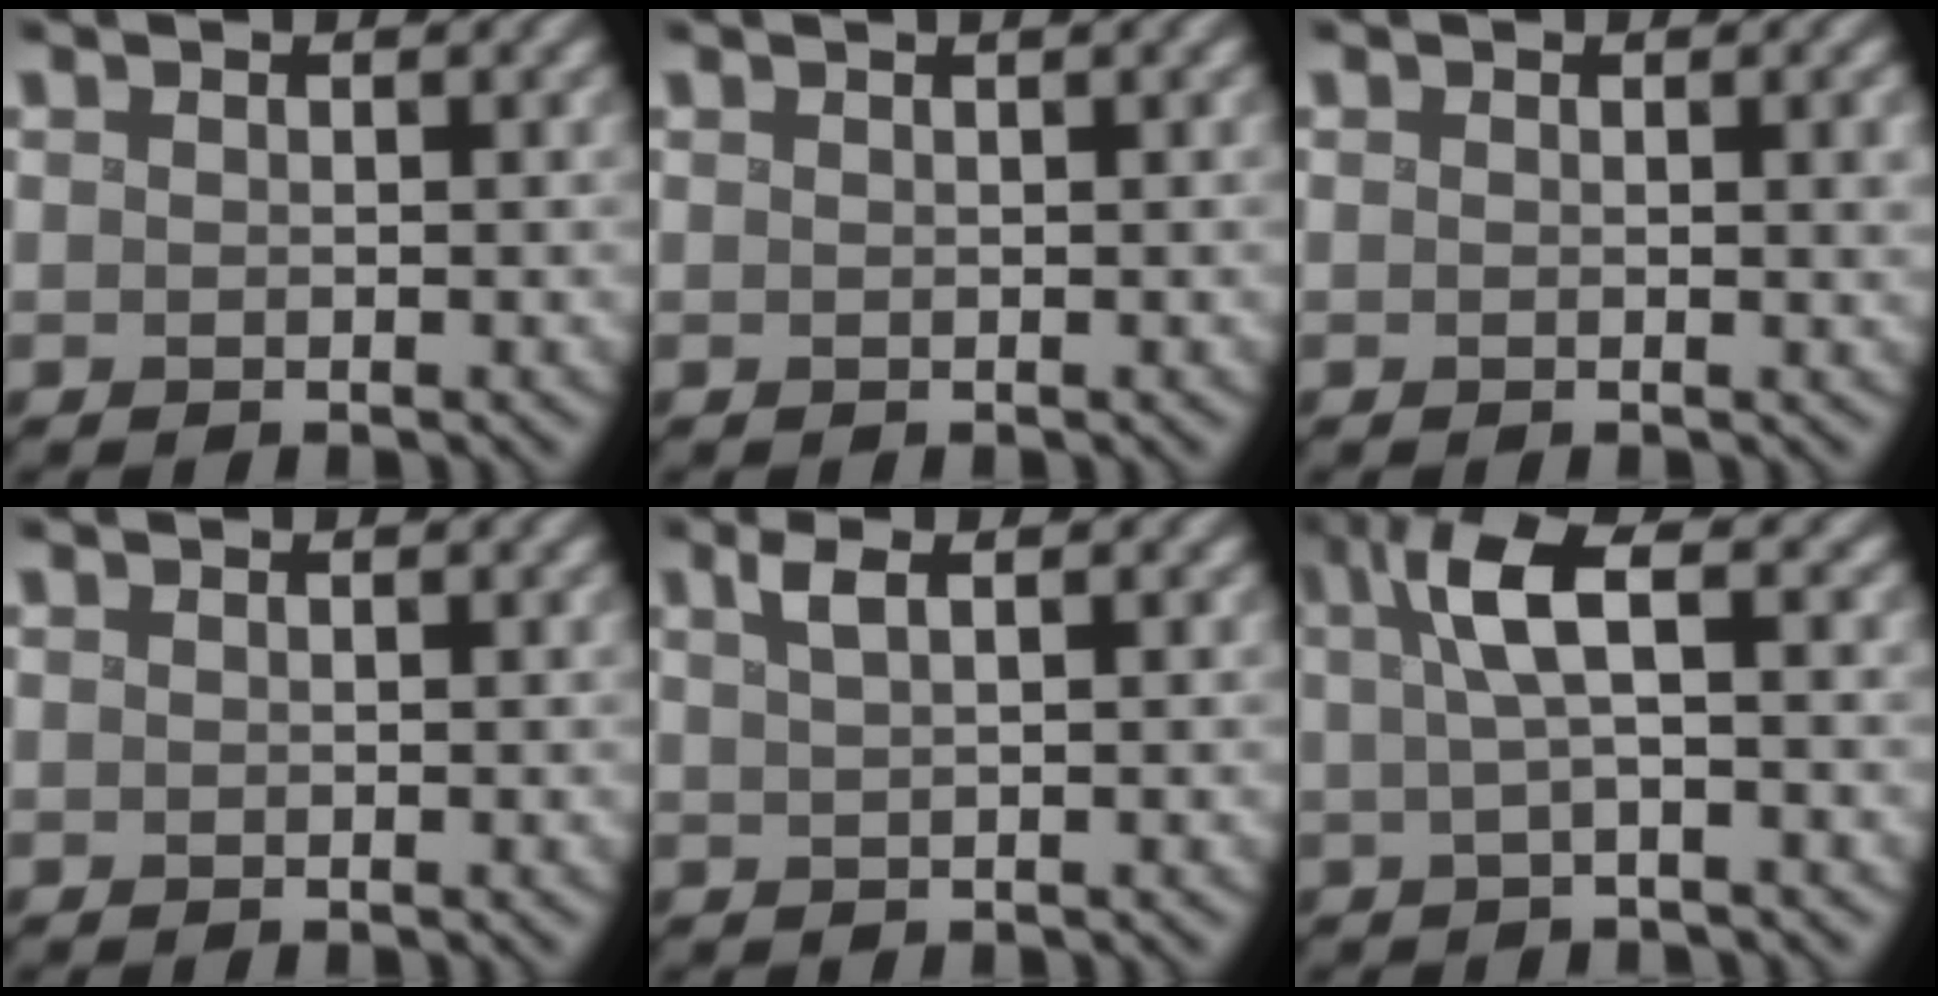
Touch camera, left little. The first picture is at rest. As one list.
[{"total": 0.8, "force": [0.5, -0.2, 0.6], "torque": [-0.010, 0.007, 0.010]}, {"total": 1.1, "force": [0.3, 0.5, 1.0], "torque": [-0.018, 0.001, 0.004]}, {"total": 0.0}, {"total": 1.7, "force": [0.9, 0.1, 1.4], "torque": [-0.038, 0.006, 0.019]}, {"total": 4.7, "force": [0.7, 1.2, 4.4], "torque": [-0.095, 0.012, 0.011]}]